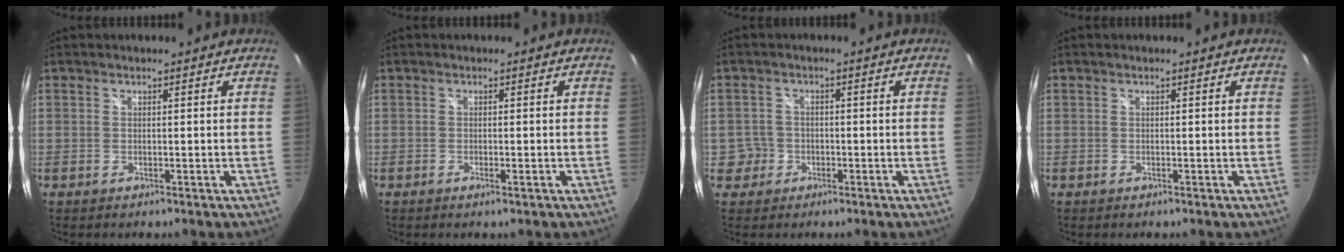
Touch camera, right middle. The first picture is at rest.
{"total": 1.0, "force": [-0.6, 0.2, 0.8], "torque": [-0.014, 0.000, -0.011]}
{"total": 3.5, "force": [-1.3, 3.3, 0.1], "torque": [-0.004, 0.012, -0.021]}
{"total": 0.0}